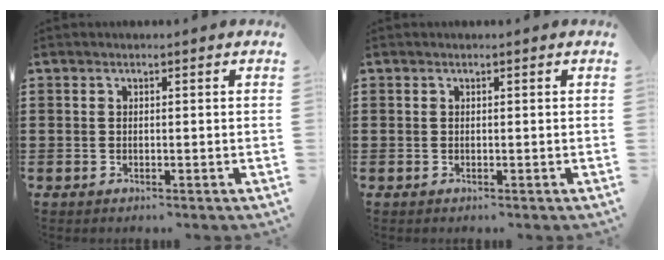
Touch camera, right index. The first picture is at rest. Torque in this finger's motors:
{"motor_torque": [-0.04, 0.36, 0.00, 0.00]}